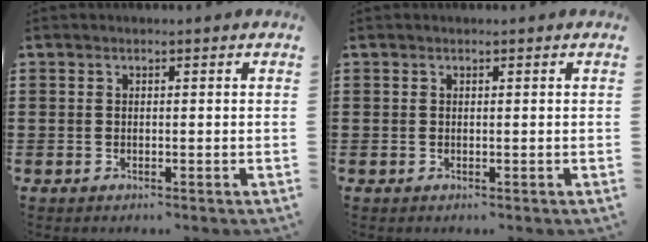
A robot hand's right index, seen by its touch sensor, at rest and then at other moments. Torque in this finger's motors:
{"motor_torque": [0.00, 0.00, 0.00, 0.00]}